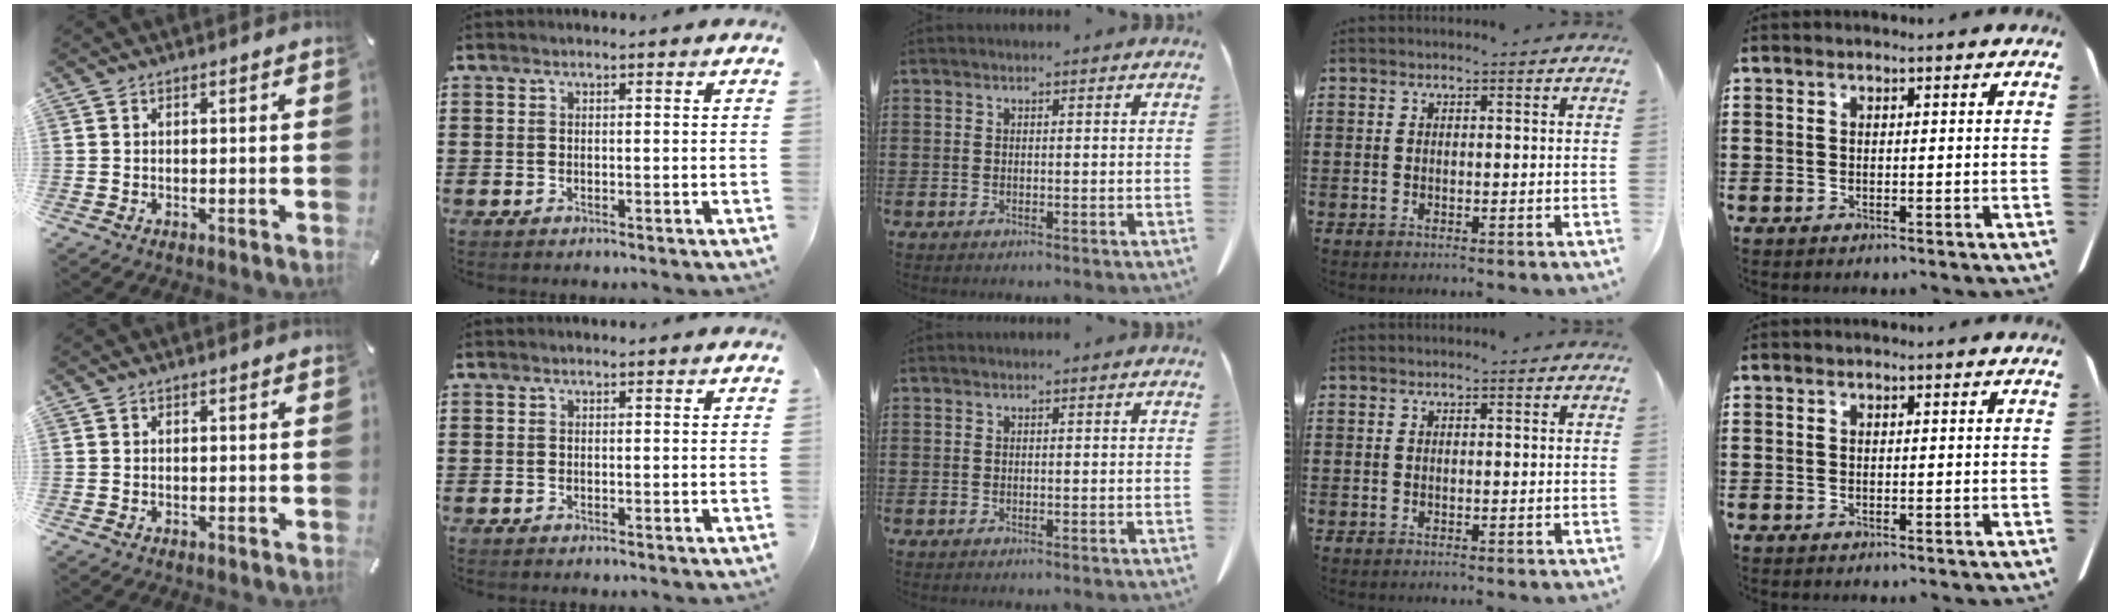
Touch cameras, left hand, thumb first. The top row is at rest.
{}